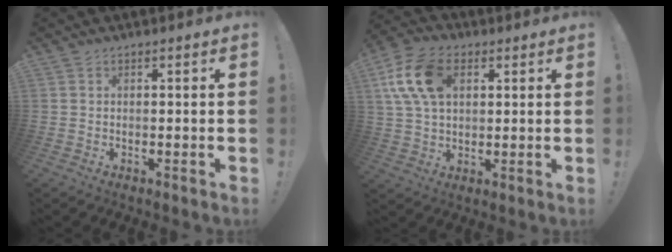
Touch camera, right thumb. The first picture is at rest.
{"total": 15.1, "force": [4.8, 9.9, 10.3], "torque": [-0.191, 0.002, 0.092]}